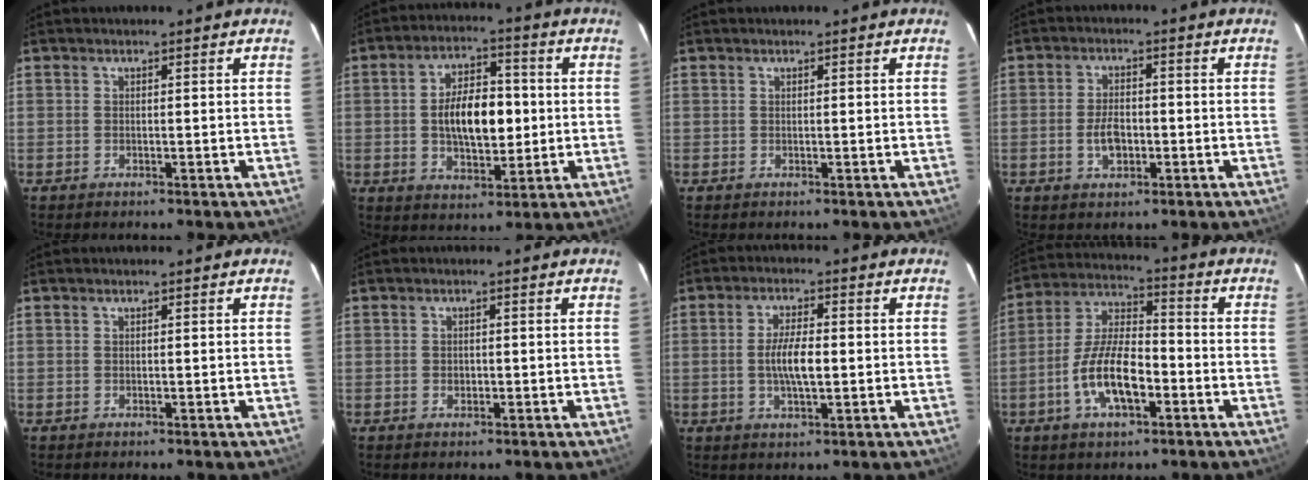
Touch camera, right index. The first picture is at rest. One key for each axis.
{"total": 11.7, "fx": -0.2, "fy": 6.0, "fz": 10.0, "tx": -0.177, "ty": 0.014, "tz": 0.005}
{"total": 0.0}
{"total": 5.0, "fx": -1.5, "fy": 3.1, "fz": 3.7, "tx": -0.076, "ty": 0.004, "tz": -0.022}
{"total": 0.0}
{"total": 1.4, "fx": -0.4, "fy": 1.2, "fz": 0.7, "tx": -0.011, "ty": 0.002, "tz": -0.006}
{"total": 6.1, "fx": -0.4, "fy": 1.8, "fz": 5.8, "tx": -0.110, "ty": 0.000, "tz": -0.006}
{"total": 12.5, "fx": -4.7, "fy": 5.2, "fz": 10.4, "tx": -0.212, "ty": 0.007, "tz": -0.083}